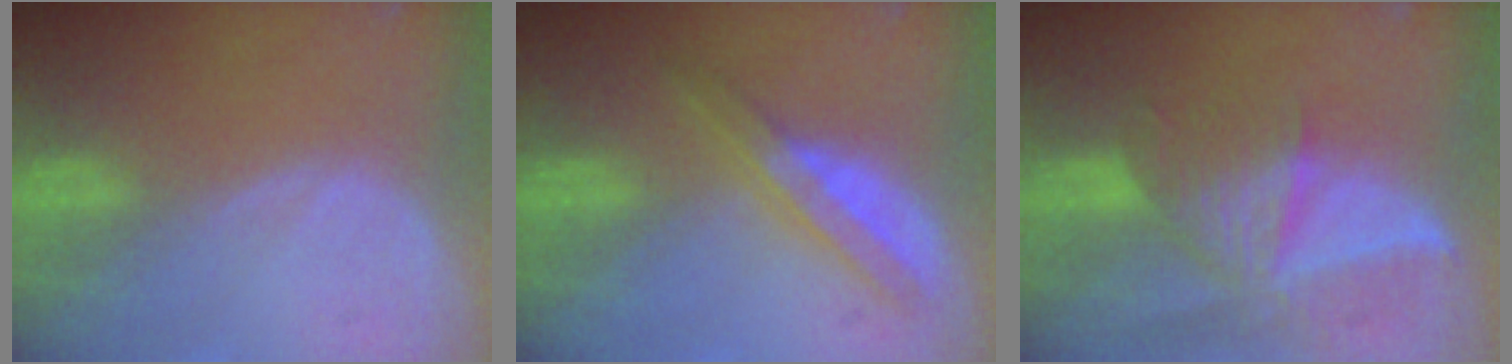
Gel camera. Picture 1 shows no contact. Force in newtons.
{"total": 5.2, "press": 5.0, "slide": 1.5}
{"total": 8.8, "press": 8.0, "slide": 3.6}